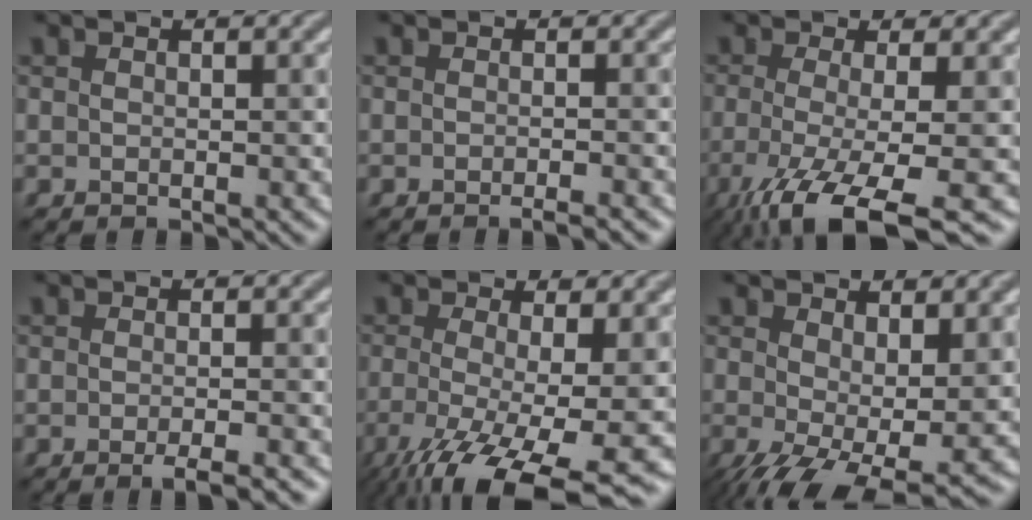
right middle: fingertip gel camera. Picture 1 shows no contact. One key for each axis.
{"total": 1.6, "fx": -1.0, "fy": 0.2, "fz": 1.2, "tx": -0.009, "ty": -0.002, "tz": -0.019}
{"total": 9.2, "fx": -4.6, "fy": 2.4, "fz": 7.6, "tx": -0.130, "ty": -0.021, "tz": -0.087}
{"total": 2.7, "fx": -1.5, "fy": 0.5, "fz": 2.2, "tx": -0.025, "ty": -0.002, "tz": -0.030}
{"total": 11.5, "fx": -4.8, "fy": 3.2, "fz": 10.0, "tx": -0.170, "ty": -0.024, "tz": -0.080}
{"total": 7.9, "fx": -2.1, "fy": 3.4, "fz": 6.8, "tx": -0.134, "ty": -0.027, "tz": -0.021}